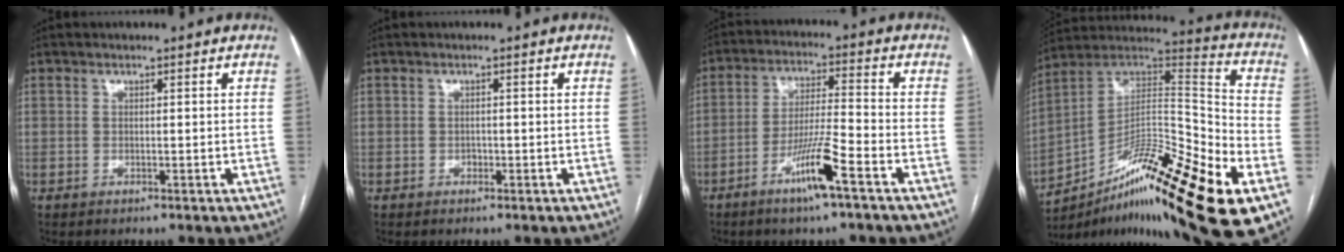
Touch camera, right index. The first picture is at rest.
{"total": 0.7, "force": [-0.4, 0.5, 0.3], "torque": [-0.005, 0.003, -0.006]}
{"total": 9.1, "force": [-5.2, -0.2, 7.5], "torque": [-0.143, -0.007, -0.097]}
{"total": 26.3, "force": [-12.5, 3.3, 22.9], "torque": [-0.320, 0.012, -0.201]}